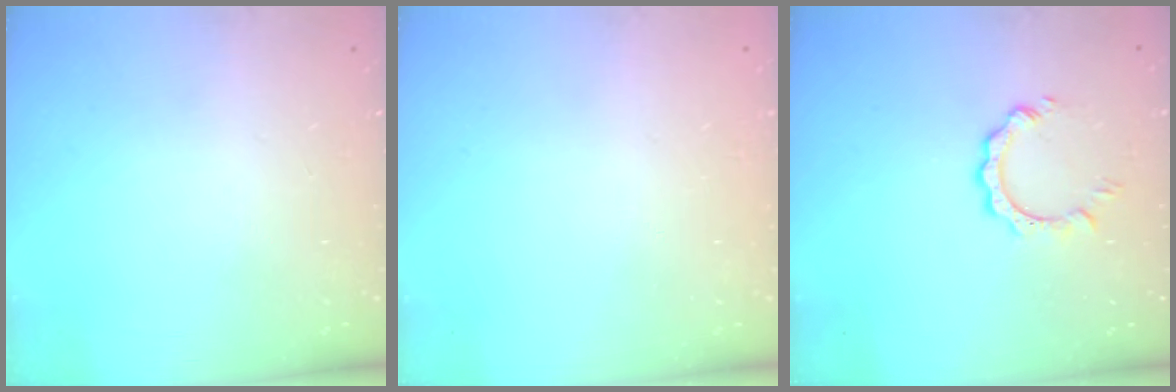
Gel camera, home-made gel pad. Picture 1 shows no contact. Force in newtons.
{"total": 1.6, "press": 1.6, "slide": 0.1}
{"total": 4.8, "press": 4.8, "slide": 0.5}